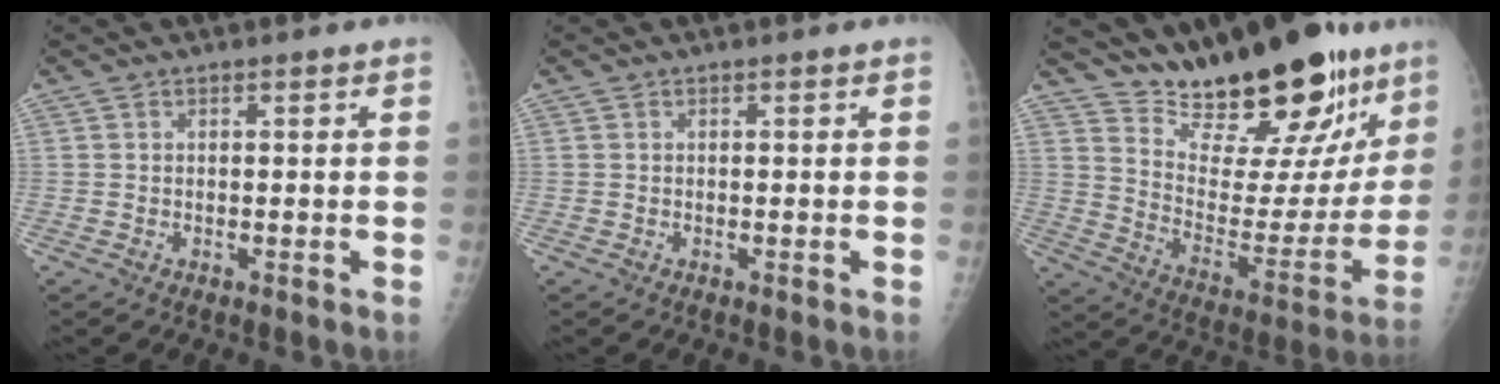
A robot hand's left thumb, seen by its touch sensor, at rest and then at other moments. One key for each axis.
{"total": 0.0}
{"total": 26.4, "fx": 20.2, "fy": 9.2, "fz": 14.3, "tx": -0.178, "ty": -0.113, "tz": 0.305}